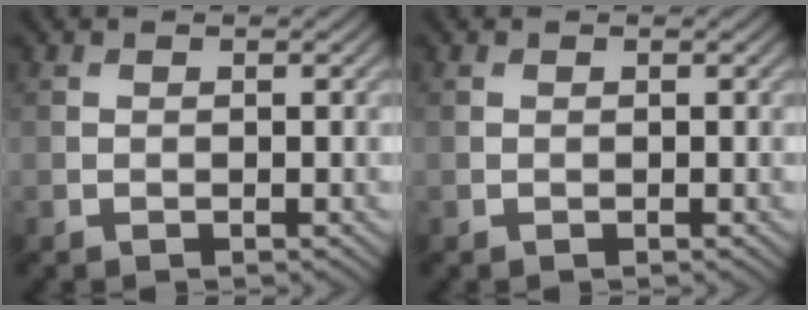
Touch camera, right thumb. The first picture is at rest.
{"total": 0.0}